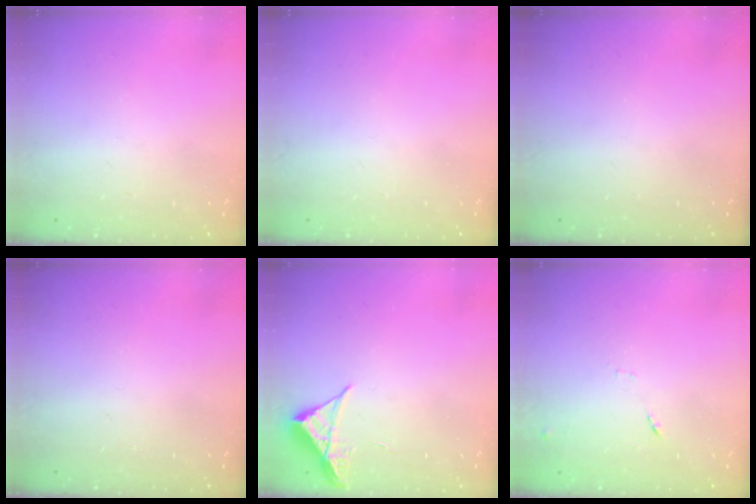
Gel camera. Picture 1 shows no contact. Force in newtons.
{"total": 0.0}
{"total": 0.0}
{"total": 0.0}
{"total": 4.1, "press": 4.1, "slide": 0.5}
{"total": 7.3, "press": 7.2, "slide": 0.7}